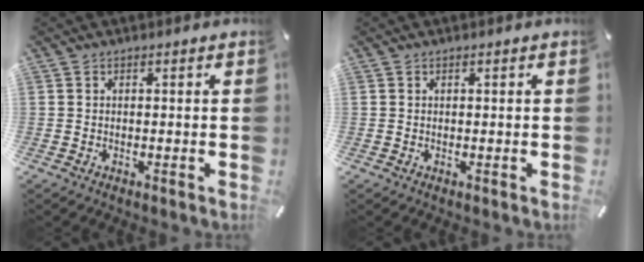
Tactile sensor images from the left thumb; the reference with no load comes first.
{"total": 0.0}